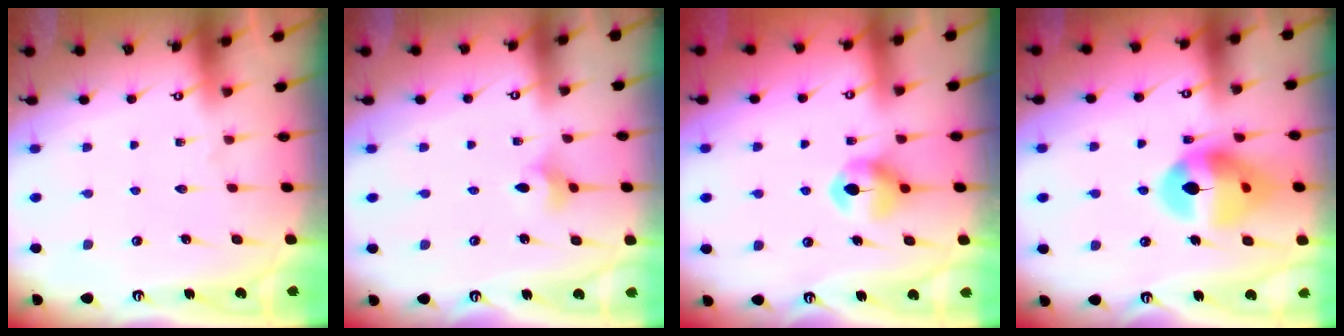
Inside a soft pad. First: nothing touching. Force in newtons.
{"total": 3.6, "press": 3.6, "slide": 0.6}
{"total": 7.5, "press": 7.5, "slide": 0.4}
{"total": 14.0, "press": 13.9, "slide": 1.3}